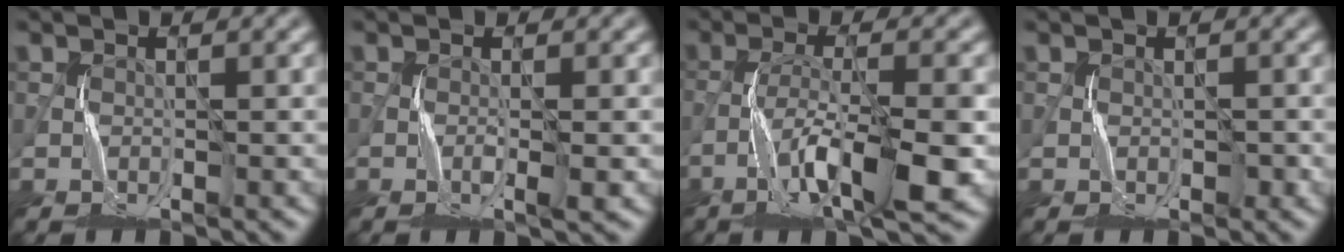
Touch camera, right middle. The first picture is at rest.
{"total": 1.5, "force": [-0.4, 0.0, 1.4], "torque": [-0.029, 0.003, -0.010]}
{"total": 7.9, "force": [-4.0, 1.5, 6.7], "torque": [-0.120, 0.003, -0.073]}
{"total": 0.6, "force": [-0.1, 0.5, 0.3], "torque": [-0.005, -0.001, -0.002]}